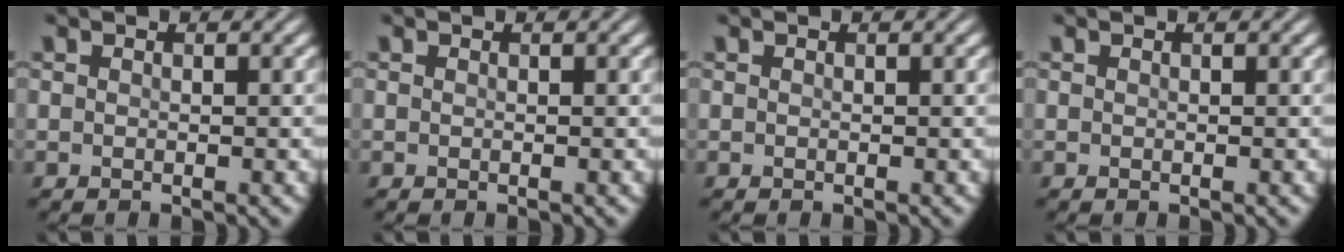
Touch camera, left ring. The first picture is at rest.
{"total": 0.0}
{"total": 0.0}
{"total": 0.0}